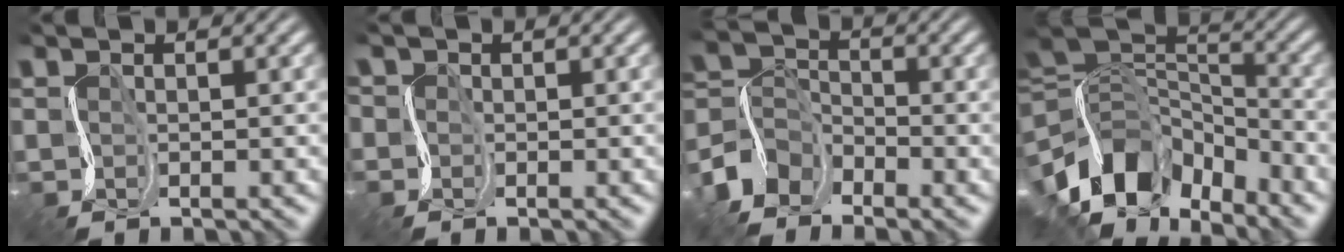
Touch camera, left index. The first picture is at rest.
{"total": 1.4, "force": [0.0, 1.4, 0.2], "torque": [0.007, 0.005, -0.017]}
{"total": 5.4, "force": [-3.7, 3.2, 2.4], "torque": [-0.052, 0.006, -0.092]}
{"total": 11.1, "force": [-5.6, 6.8, 6.8], "torque": [-0.125, 0.012, -0.120]}